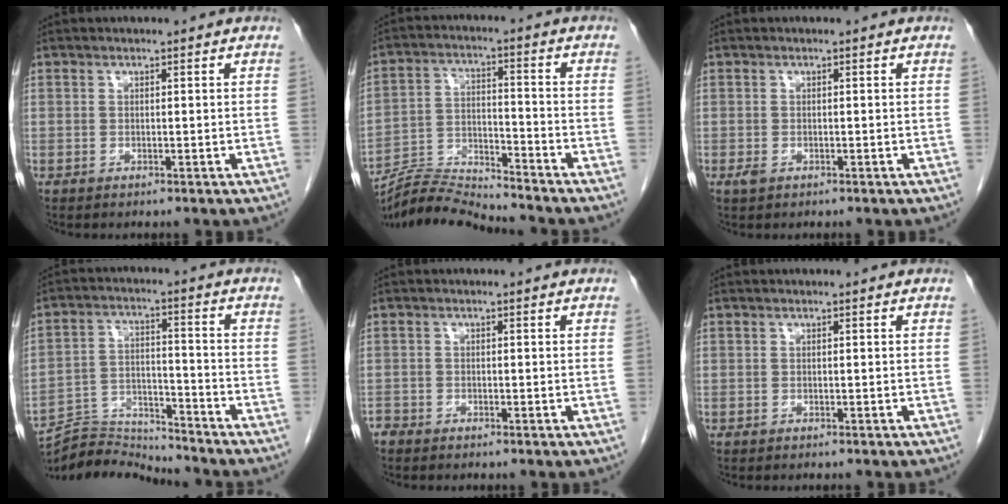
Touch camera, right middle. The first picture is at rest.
{"total": 9.2, "force": [-9.1, -1.3, 0.0], "torque": [-0.002, 0.014, -0.168]}
{"total": 1.0, "force": [-0.4, 0.6, 0.7], "torque": [-0.018, -0.001, -0.004]}
{"total": 10.8, "force": [-10.7, -0.4, -0.5], "torque": [0.007, 0.017, -0.196]}
{"total": 1.4, "force": [-1.3, 0.6, 0.1], "torque": [-0.004, -0.001, -0.025]}
{"total": 0.0}